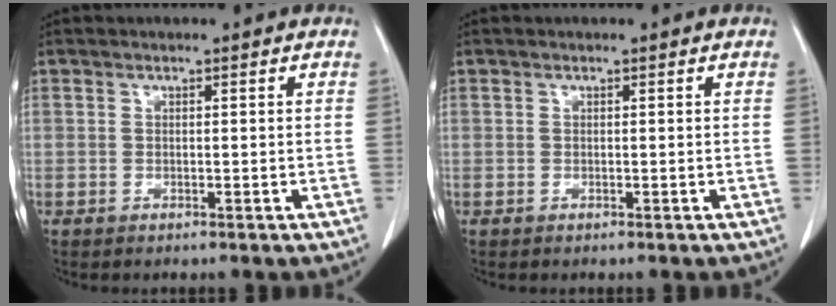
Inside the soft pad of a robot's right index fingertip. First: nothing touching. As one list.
[{"total": 0.0}]